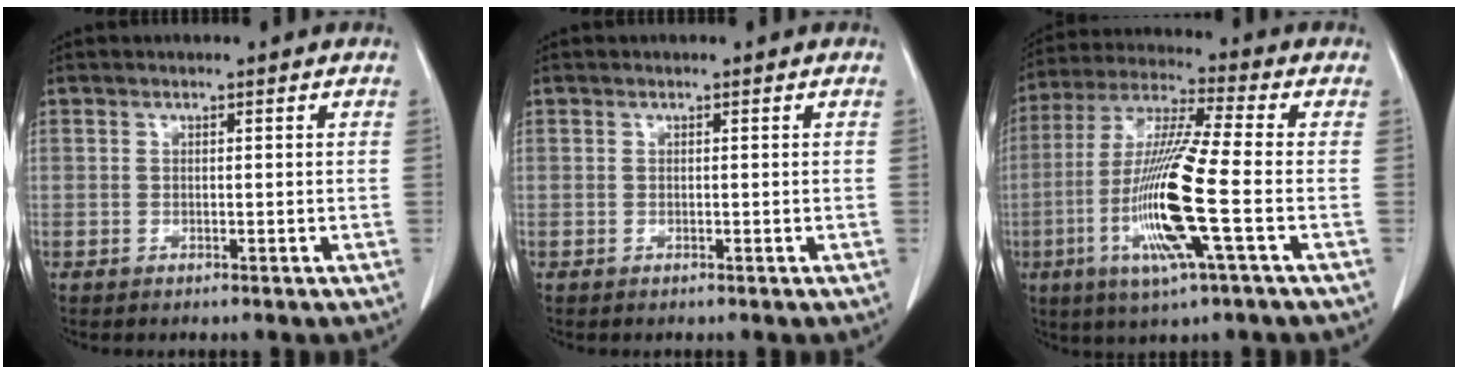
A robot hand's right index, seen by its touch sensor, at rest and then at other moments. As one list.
[{"total": 0.0}, {"total": 15.5, "force": [-3.9, -0.1, 15.0], "torque": [-0.314, -0.016, -0.083]}]